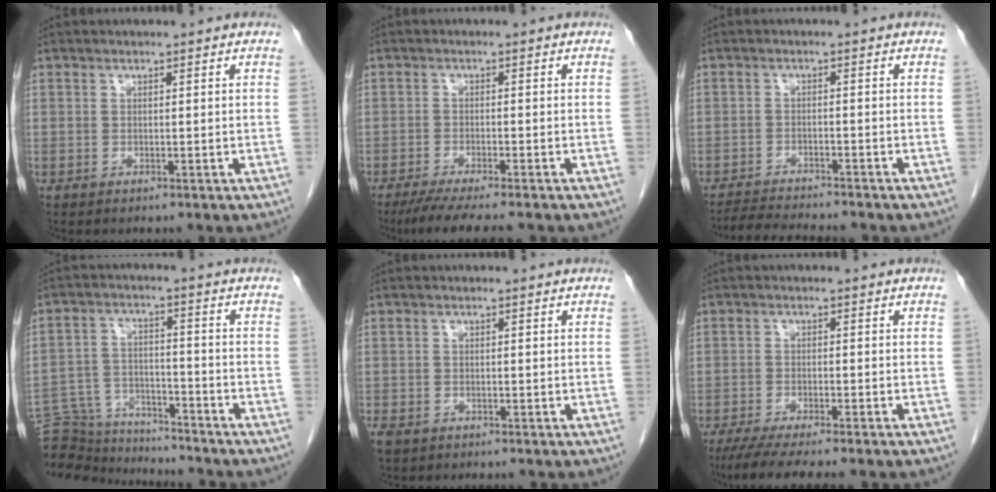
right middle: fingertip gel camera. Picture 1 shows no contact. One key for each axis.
{"total": 8.0, "fx": -6.7, "fy": -0.1, "fz": 4.4, "tx": -0.062, "ty": -0.022, "tz": -0.104}
{"total": 6.2, "fx": -5.9, "fy": 0.0, "fz": 1.9, "tx": -0.029, "ty": -0.016, "tz": -0.097}
{"total": 14.2, "fx": -13.7, "fy": 2.9, "fz": 2.6, "tx": -0.047, "ty": 0.026, "tz": -0.210}
{"total": 2.3, "fx": -1.5, "fy": 1.4, "fz": 0.9, "tx": -0.020, "ty": -0.002, "tz": -0.021}
{"total": 8.6, "fx": -7.1, "fy": 0.2, "fz": 4.9, "tx": -0.066, "ty": -0.019, "tz": -0.109}